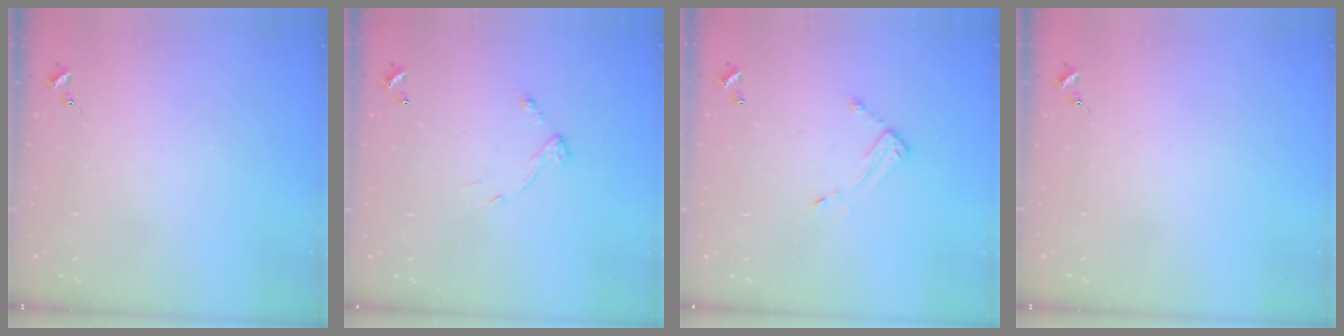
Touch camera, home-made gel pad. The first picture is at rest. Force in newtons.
{"total": 6.8, "press": 6.8, "slide": 0.2}
{"total": 7.2, "press": 7.2, "slide": 0.3}
{"total": 0.0}